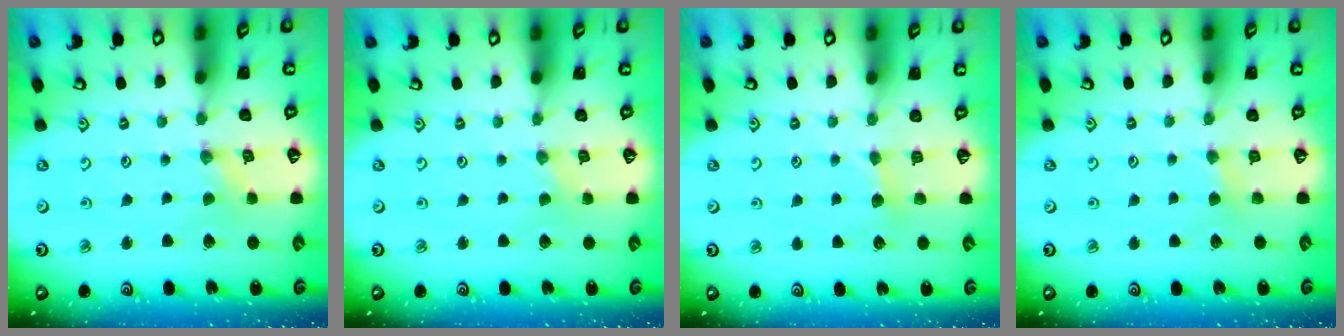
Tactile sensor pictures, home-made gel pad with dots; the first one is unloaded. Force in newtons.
{"total": 0.0}
{"total": 3.9, "press": 3.8, "slide": 0.5}
{"total": 3.7, "press": 3.6, "slide": 0.6}